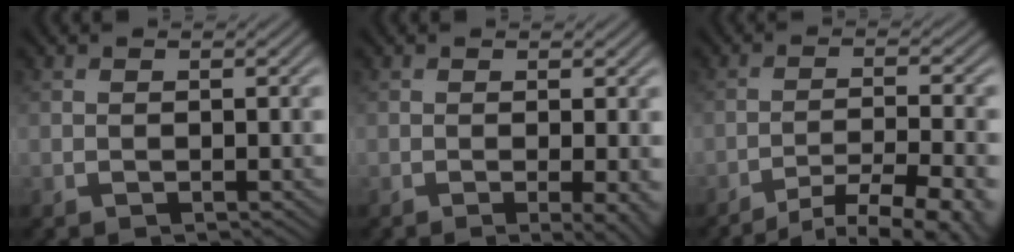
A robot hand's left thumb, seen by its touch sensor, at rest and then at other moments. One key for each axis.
{"total": 3.4, "fx": -0.6, "fy": 0.8, "fz": 3.3, "tx": -0.050, "ty": -0.006, "tz": -0.011}
{"total": 10.9, "fx": -8.7, "fy": 2.0, "fz": 6.3, "tx": -0.104, "ty": -0.008, "tz": -0.111}